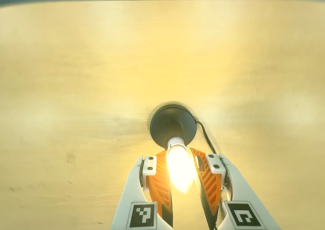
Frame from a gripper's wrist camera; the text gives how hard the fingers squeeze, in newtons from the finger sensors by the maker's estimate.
{"total": 12.2, "left": 11.4, "right": 13.0}